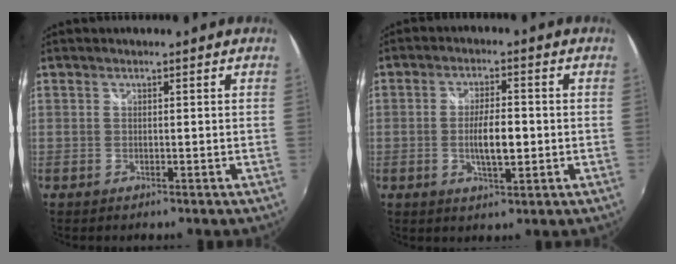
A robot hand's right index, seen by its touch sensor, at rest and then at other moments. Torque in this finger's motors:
{"motor_torque": [0.62, -0.26, 0.36, 0.10]}